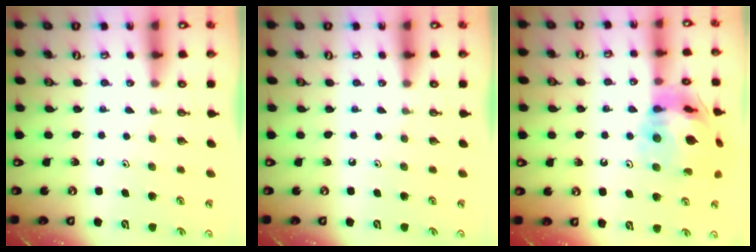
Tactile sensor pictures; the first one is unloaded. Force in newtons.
{"total": 0.0}
{"total": 20.3, "press": 20.2, "slide": 2.6}